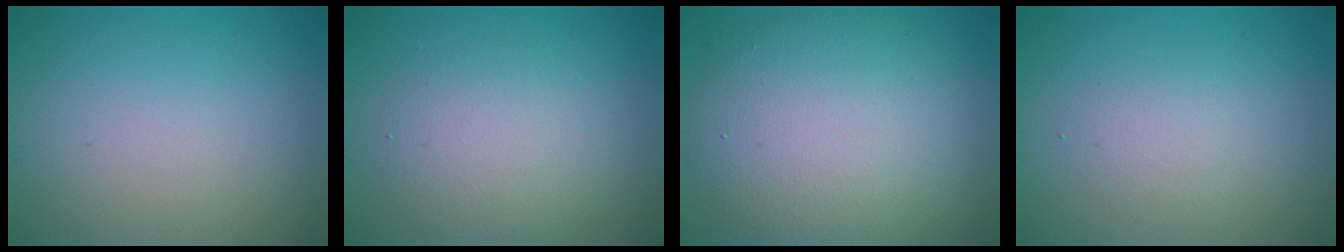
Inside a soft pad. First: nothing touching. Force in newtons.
{"total": 3.8, "press": 3.8, "slide": 0.3}
{"total": 11.0, "press": 11.0, "slide": 0.4}
{"total": 1.6, "press": 1.6, "slide": 0.2}